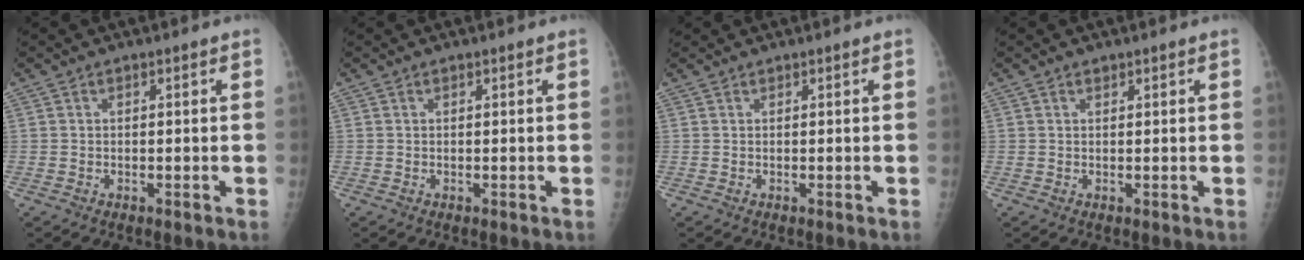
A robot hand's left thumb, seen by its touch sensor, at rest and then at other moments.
{"total": 0.0}
{"total": 0.0}
{"total": 0.6, "force": [0.5, 0.3, 0.1], "torque": [0.000, -0.003, 0.007]}